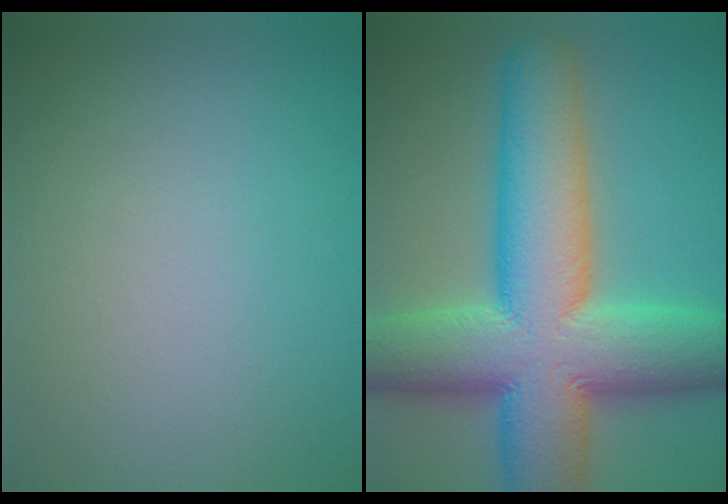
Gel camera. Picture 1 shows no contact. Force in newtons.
{"total": 15.5, "press": 15.5, "slide": 0.4}